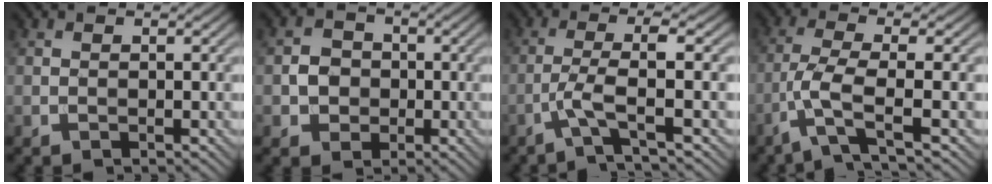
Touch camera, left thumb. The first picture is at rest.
{"total": 3.6, "force": [-0.6, 3.2, 1.4], "torque": [-0.022, -0.002, -0.021]}
{"total": 4.0, "force": [-1.6, 0.1, 3.7], "torque": [-0.068, 0.013, -0.052]}
{"total": 5.1, "force": [-2.3, 0.7, 4.5], "torque": [-0.091, 0.004, -0.065]}